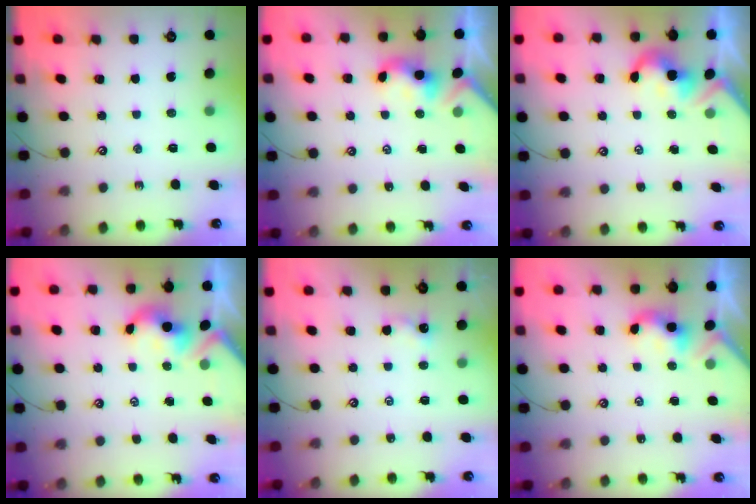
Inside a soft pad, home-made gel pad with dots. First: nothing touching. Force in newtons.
{"total": 2.3, "press": 2.3, "slide": 0.2}
{"total": 2.1, "press": 2.0, "slide": 0.5}
{"total": 2.0, "press": 1.9, "slide": 0.8}
{"total": 0.8, "press": 0.7, "slide": 0.3}
{"total": 2.2, "press": 2.2, "slide": 0.2}